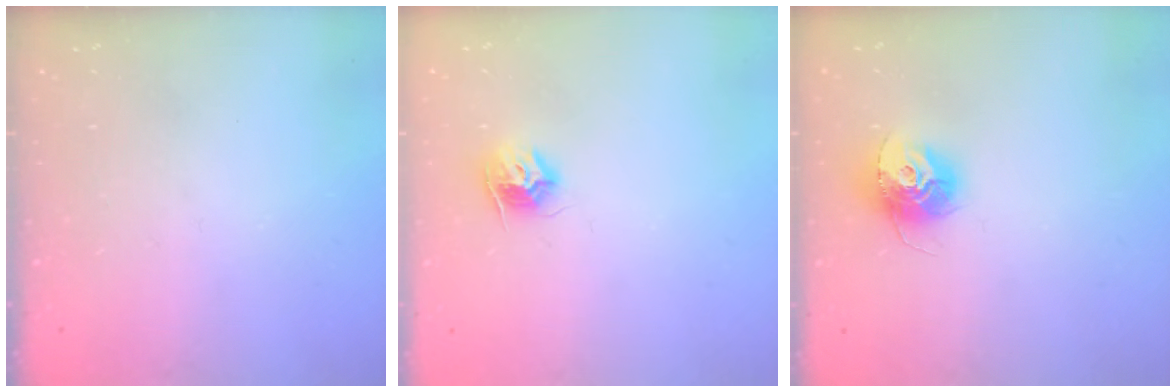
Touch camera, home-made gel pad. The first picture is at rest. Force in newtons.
{"total": 8.6, "press": 8.6, "slide": 0.3}
{"total": 11.5, "press": 11.5, "slide": 0.8}